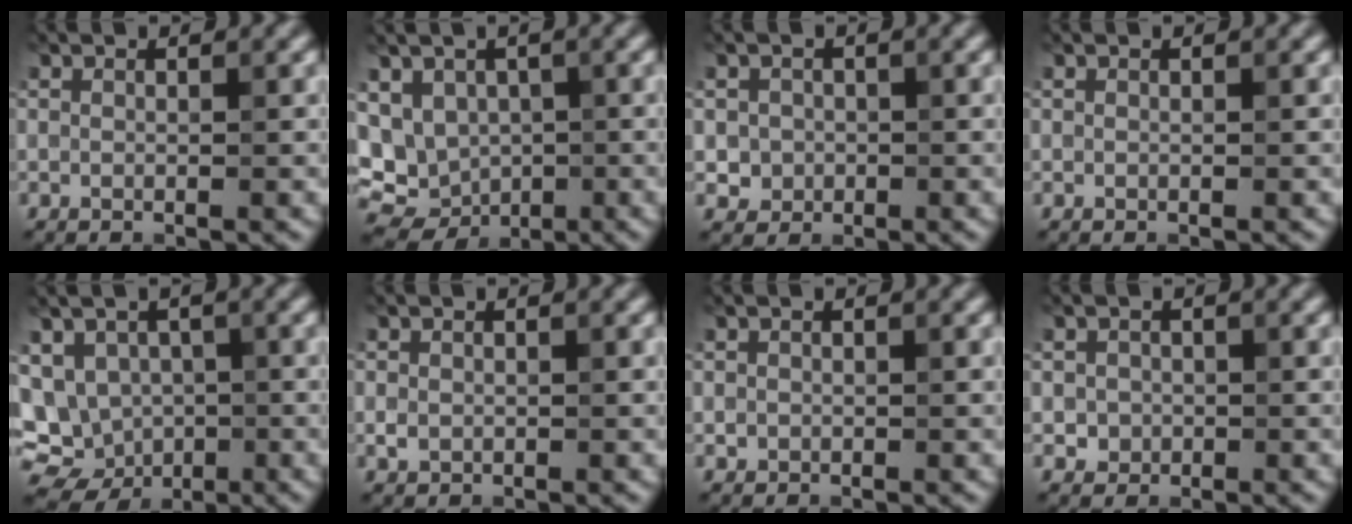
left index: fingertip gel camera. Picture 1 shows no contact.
{"total": 6.7, "force": [-0.3, 5.7, 3.6], "torque": [-0.048, -0.002, 0.004]}
{"total": 1.7, "force": [-0.2, 1.7, 0.3], "torque": [0.009, -0.005, -0.001]}
{"total": 0.0}
{"total": 8.8, "force": [-1.4, 7.3, 4.8], "torque": [-0.064, 0.000, -0.024]}
{"total": 1.0, "force": [-0.1, 0.9, 0.5], "torque": [-0.007, -0.004, -0.003]}
{"total": 0.5, "force": [0.0, 0.5, 0.0], "torque": [0.005, -0.003, 0.000]}
{"total": 1.4, "force": [-0.2, 1.4, 0.3], "torque": [0.005, -0.005, -0.004]}